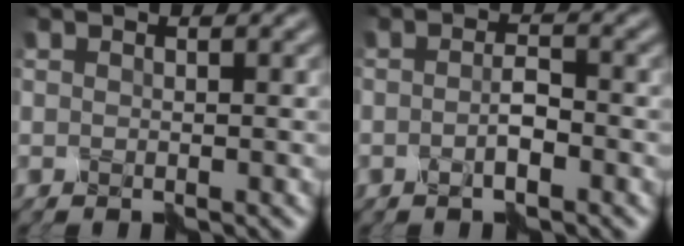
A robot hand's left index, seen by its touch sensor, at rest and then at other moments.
{"total": 1.5, "force": [-0.8, -0.2, 1.2], "torque": [-0.033, 0.000, -0.016]}